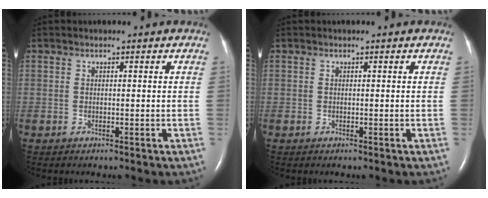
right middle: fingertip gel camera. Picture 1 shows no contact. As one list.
[{"total": 0.0}]